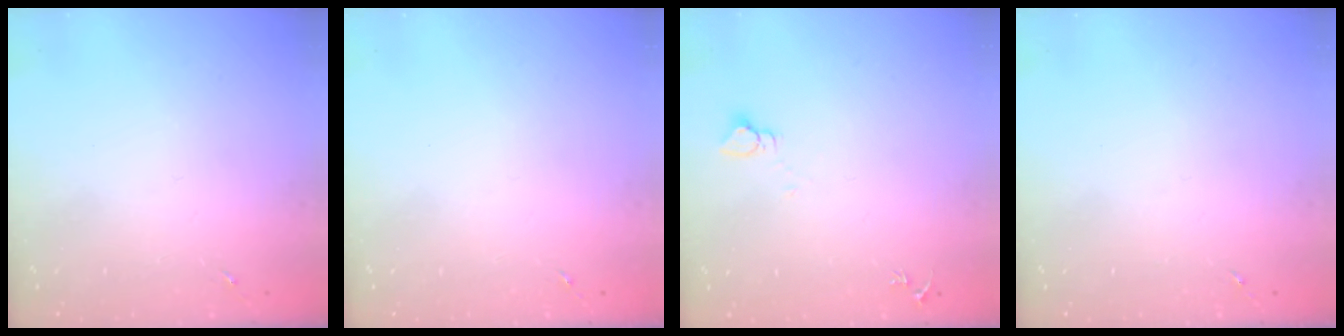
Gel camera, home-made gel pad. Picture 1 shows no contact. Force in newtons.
{"total": 0.0}
{"total": 2.7, "press": 2.7, "slide": 0.2}
{"total": 0.0}